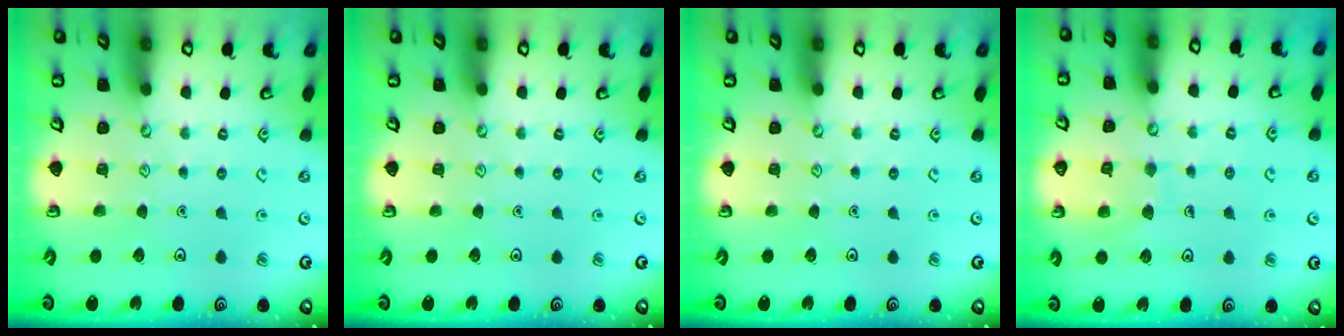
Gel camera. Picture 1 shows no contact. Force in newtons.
{"total": 0.0}
{"total": 0.0}
{"total": 7.7, "press": 7.7, "slide": 0.6}